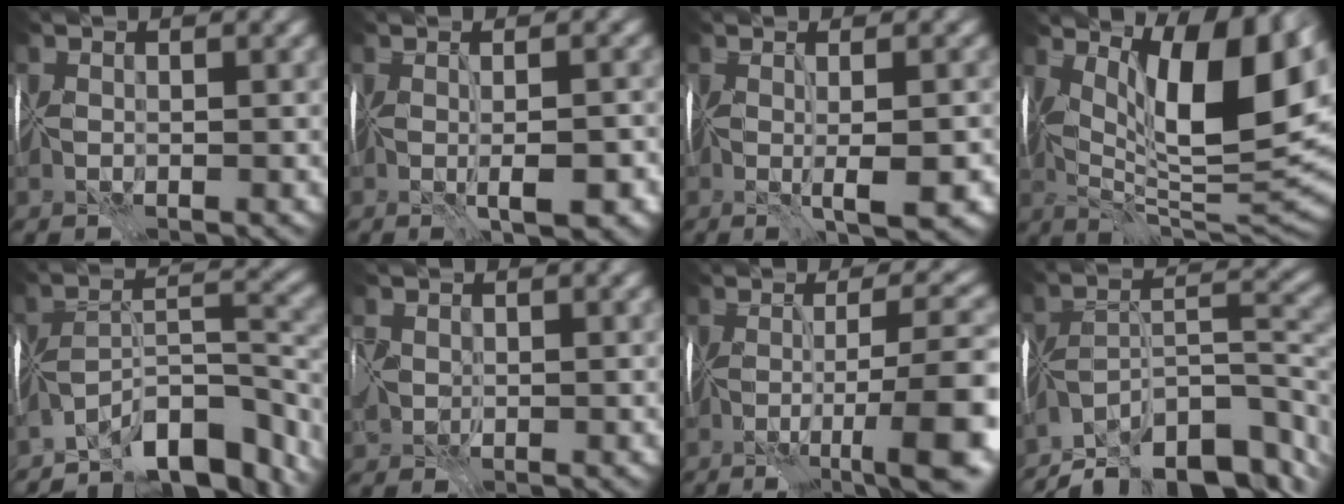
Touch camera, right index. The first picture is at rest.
{"total": 4.7, "force": [-0.8, 1.1, 4.4], "torque": [-0.060, -0.007, -0.008]}
{"total": 4.4, "force": [-0.5, 1.0, 4.3], "torque": [-0.061, -0.004, -0.003]}
{"total": 14.4, "force": [4.7, 5.2, 12.5], "torque": [-0.181, -0.004, 0.078]}
{"total": 10.7, "force": [-8.3, 3.7, 5.6], "torque": [-0.072, 0.005, -0.141]}
{"total": 2.5, "force": [0.4, 2.1, 1.3], "torque": [-0.033, -0.002, 0.007]}
{"total": 10.4, "force": [-2.6, 2.2, 9.8], "torque": [-0.127, 0.000, -0.037]}
{"total": 12.0, "force": [-9.1, 4.3, 6.6], "torque": [-0.097, 0.011, -0.152]}